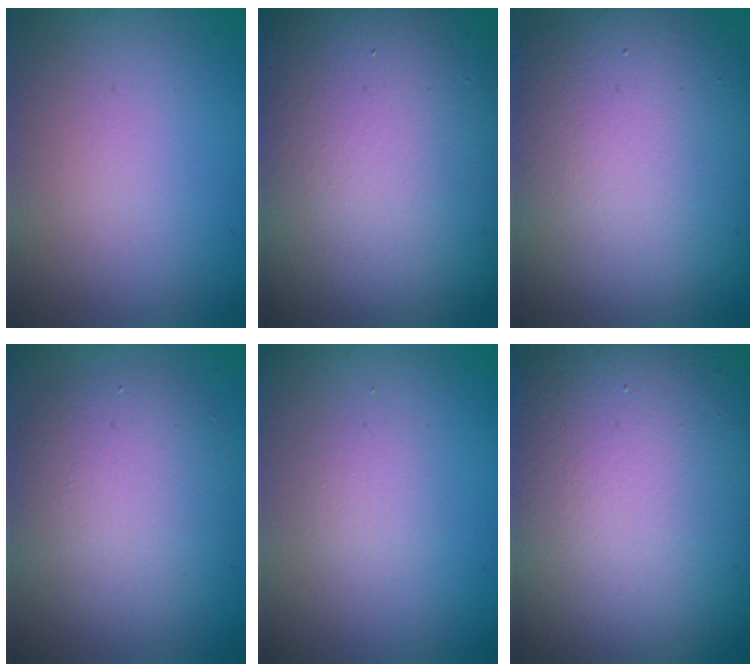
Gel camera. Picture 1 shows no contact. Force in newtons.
{"total": 18.9, "press": 18.9, "slide": 0.9}
{"total": 14.5, "press": 14.5, "slide": 0.7}
{"total": 5.5, "press": 5.5, "slide": 0.2}
{"total": 1.1, "press": 1.1, "slide": 0.0}
{"total": 19.0, "press": 19.0, "slide": 0.7}